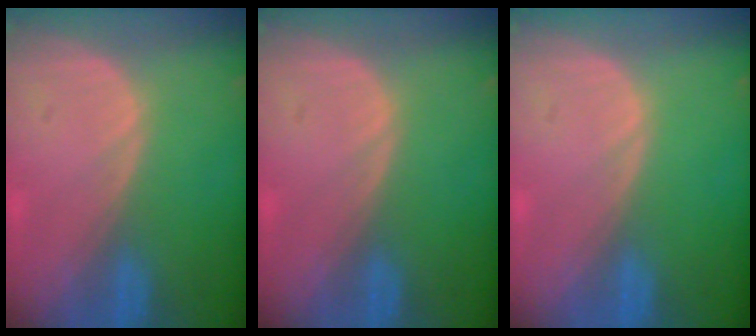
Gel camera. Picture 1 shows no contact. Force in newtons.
{"total": 0.0}
{"total": 0.0}